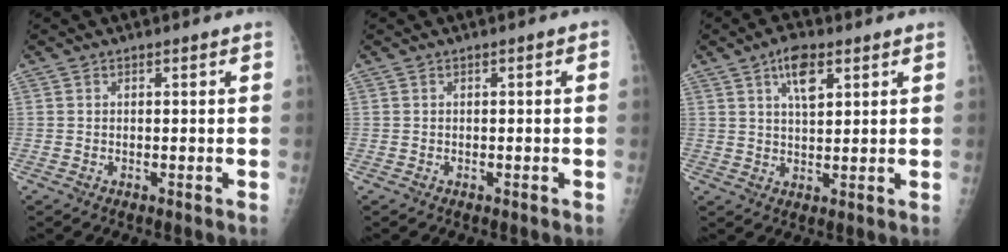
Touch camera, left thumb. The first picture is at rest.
{"total": 0.7, "force": [0.0, 0.2, 0.7], "torque": [-0.007, 0.002, -0.001]}
{"total": 6.2, "force": [3.2, 2.7, 4.6], "torque": [-0.071, -0.011, 0.053]}